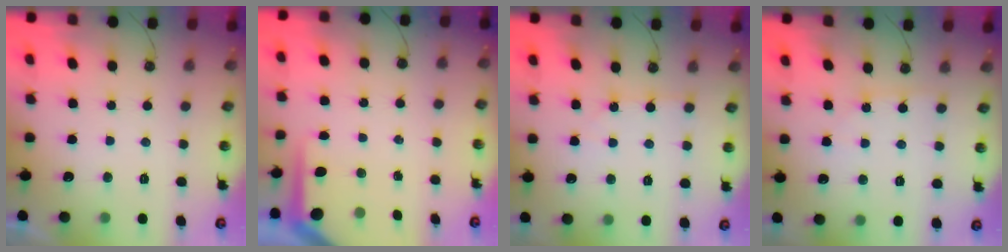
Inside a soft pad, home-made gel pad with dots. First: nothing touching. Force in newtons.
{"total": 5.2, "press": 5.2, "slide": 0.4}
{"total": 2.0, "press": 2.0, "slide": 0.2}
{"total": 2.8, "press": 2.7, "slide": 0.4}